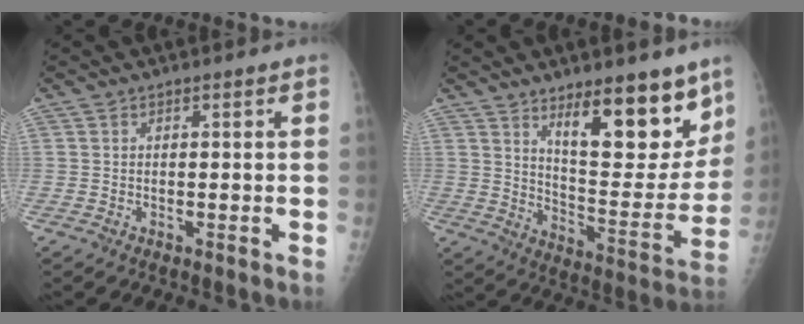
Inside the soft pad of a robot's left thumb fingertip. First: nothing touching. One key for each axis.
{"total": 17.1, "fx": 11.0, "fy": 5.8, "fz": 11.7, "tx": -0.117, "ty": -0.088, "tz": 0.175}